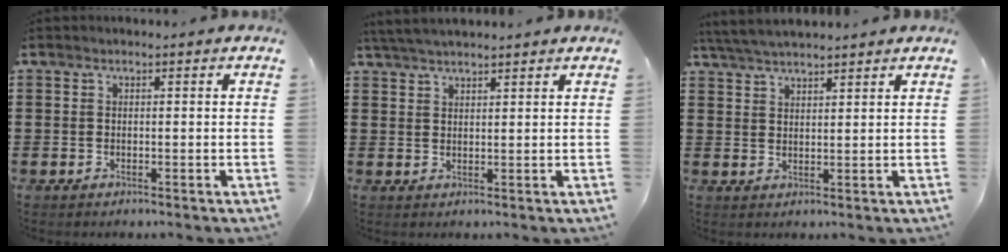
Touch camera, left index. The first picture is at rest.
{"total": 3.2, "force": [2.9, 0.3, 1.2], "torque": [-0.030, 0.001, 0.056]}
{"total": 4.0, "force": [3.8, 0.2, 1.3], "torque": [-0.036, -0.006, 0.071]}